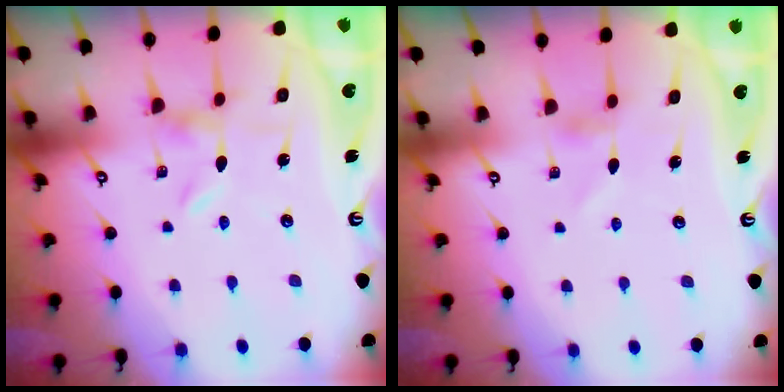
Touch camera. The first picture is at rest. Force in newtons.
{"total": 2.8, "press": 2.8, "slide": 0.3}